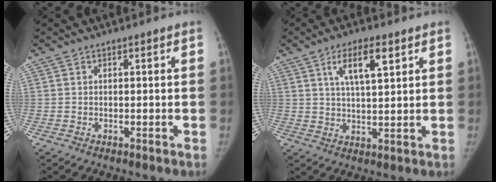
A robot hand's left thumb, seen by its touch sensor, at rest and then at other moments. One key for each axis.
{"total": 7.6, "fx": 3.7, "fy": 2.5, "fz": 6.2, "tx": -0.099, "ty": -0.014, "tz": 0.067}